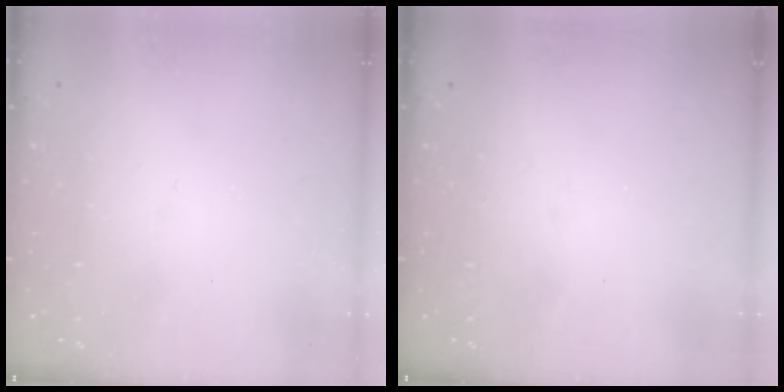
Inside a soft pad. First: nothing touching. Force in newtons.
{"total": 0.0}